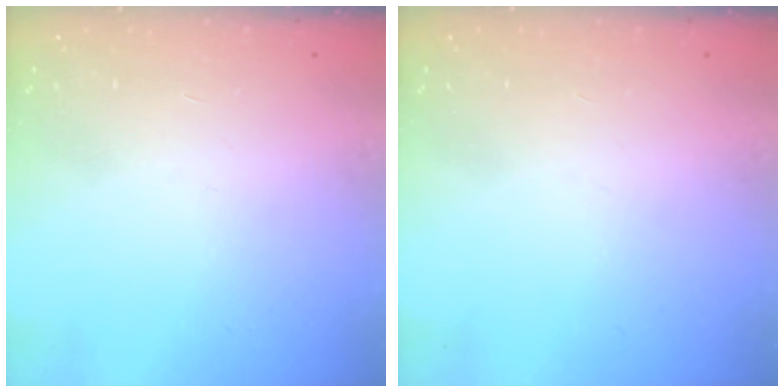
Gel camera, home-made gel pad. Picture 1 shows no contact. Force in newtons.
{"total": 0.0}